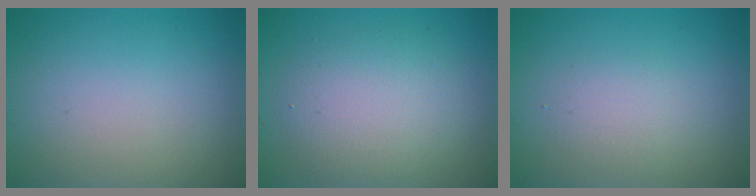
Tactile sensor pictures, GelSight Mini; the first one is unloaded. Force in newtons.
{"total": 4.3, "press": 4.3, "slide": 0.1}
{"total": 1.8, "press": 1.8, "slide": 0.1}